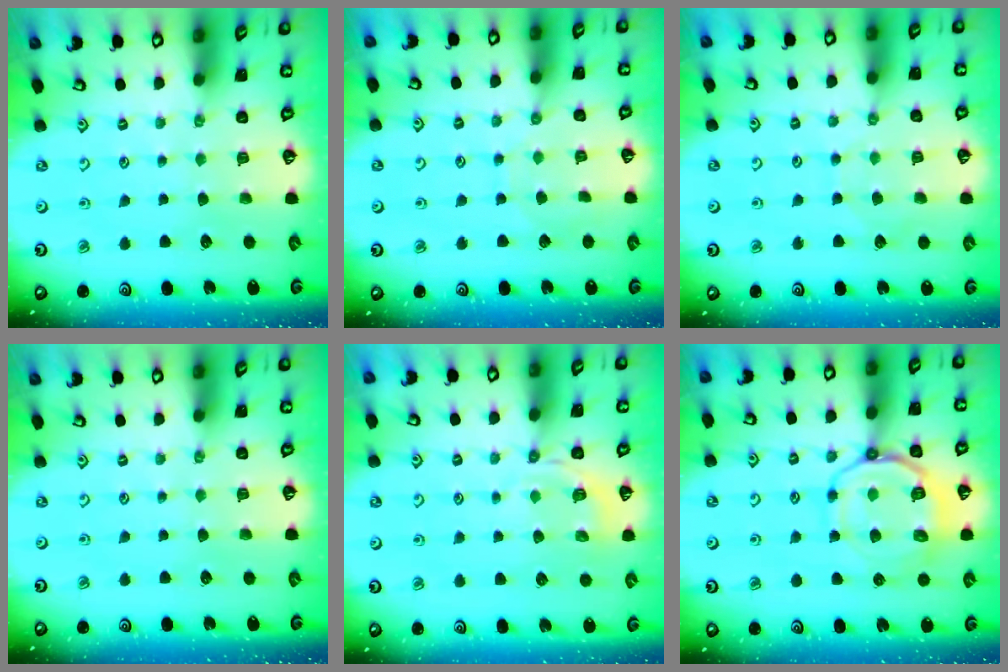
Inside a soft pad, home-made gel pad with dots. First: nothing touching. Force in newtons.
{"total": 5.0, "press": 5.0, "slide": 0.6}
{"total": 5.1, "press": 5.1, "slide": 0.5}
{"total": 0.0}
{"total": 5.0, "press": 4.5, "slide": 2.3}
{"total": 11.9, "press": 11.8, "slide": 1.0}